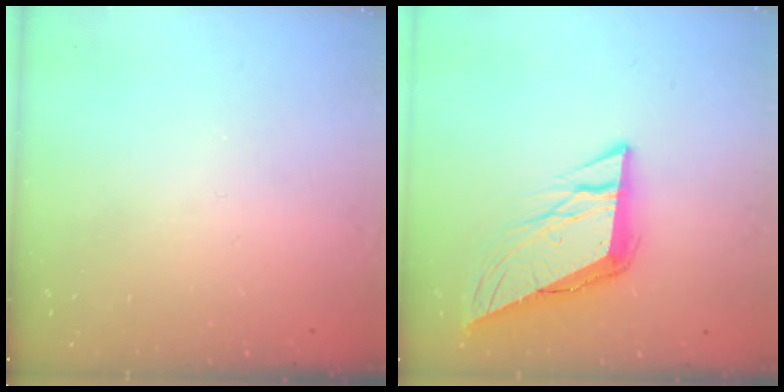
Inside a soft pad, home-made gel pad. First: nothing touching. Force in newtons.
{"total": 10.4, "press": 10.2, "slide": 1.7}